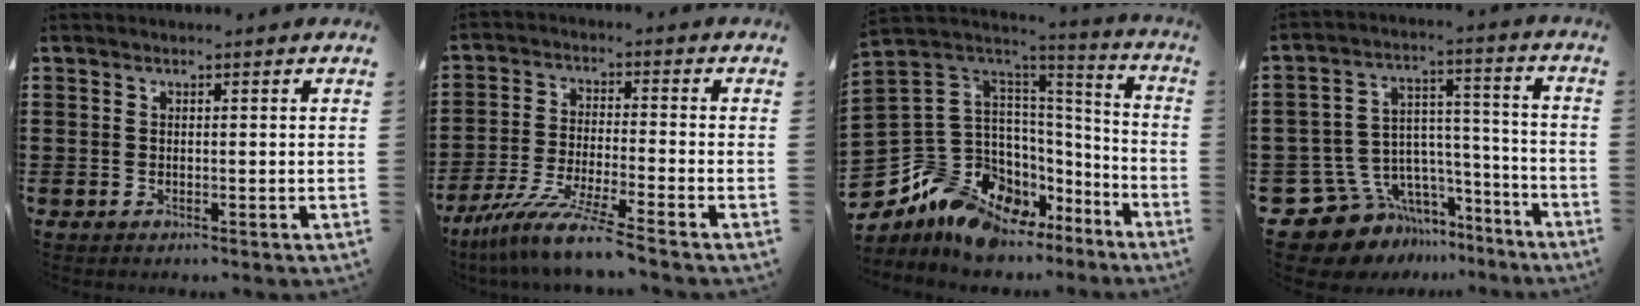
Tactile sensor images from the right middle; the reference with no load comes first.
{"total": 8.8, "force": [-7.6, -0.5, 4.5], "torque": [-0.097, -0.013, -0.150]}
{"total": 12.7, "force": [-10.0, 6.8, 3.7], "torque": [-0.124, -0.010, -0.192]}
{"total": 10.5, "force": [-7.9, 6.6, 2.0], "torque": [-0.063, 0.009, -0.143]}